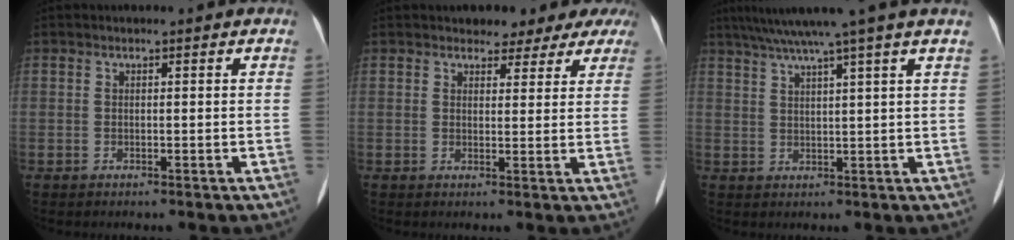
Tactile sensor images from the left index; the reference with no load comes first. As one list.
[{"total": 6.9, "force": [5.9, 3.0, 1.9], "torque": [-0.012, 0.005, 0.057]}, {"total": 9.6, "force": [7.6, -2.4, 5.5], "torque": [-0.086, 0.019, 0.105]}]